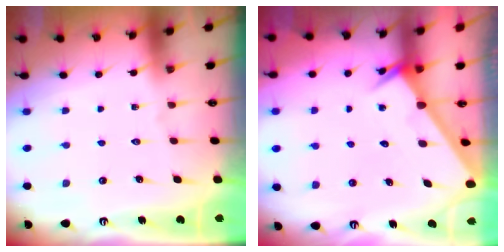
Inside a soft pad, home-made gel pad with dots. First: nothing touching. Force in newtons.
{"total": 2.6, "press": 2.6, "slide": 0.0}